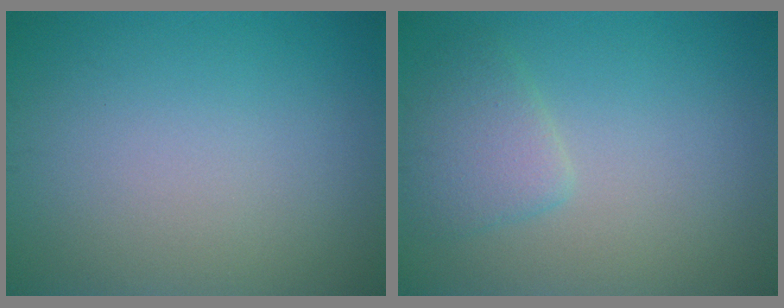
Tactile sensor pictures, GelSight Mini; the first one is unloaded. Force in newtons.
{"total": 2.6, "press": 2.6, "slide": 0.3}